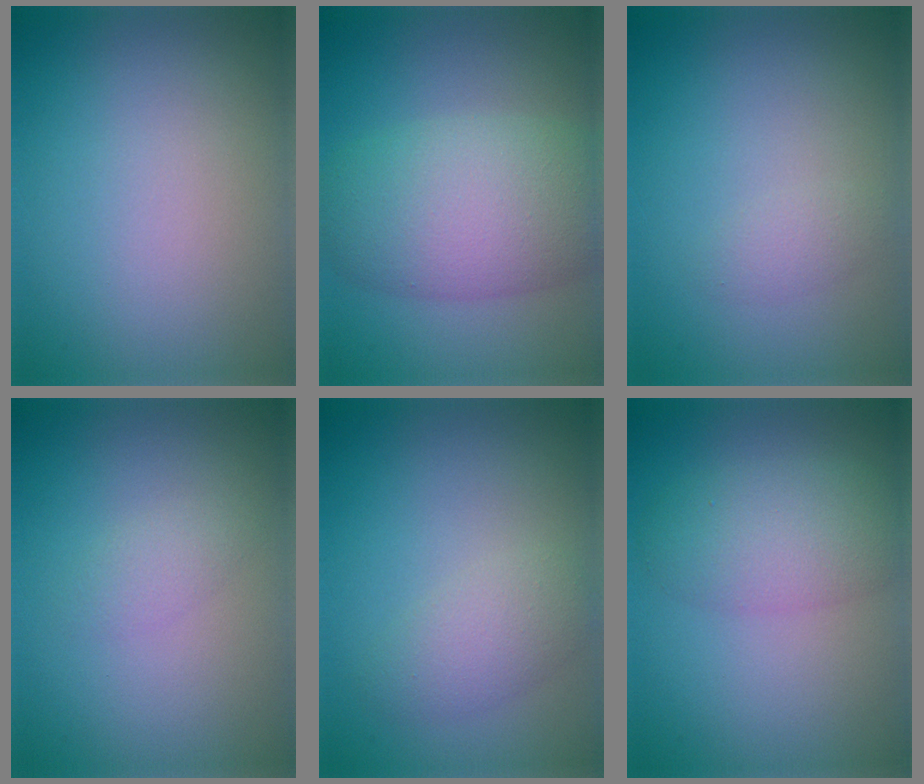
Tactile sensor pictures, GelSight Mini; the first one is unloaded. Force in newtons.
{"total": 8.0, "press": 8.0, "slide": 0.7}
{"total": 1.1, "press": 1.1, "slide": 0.0}
{"total": 1.2, "press": 1.2, "slide": 0.1}
{"total": 2.5, "press": 2.5, "slide": 0.0}
{"total": 4.2, "press": 4.2, "slide": 0.2}